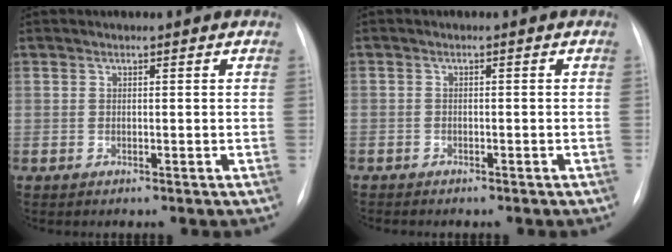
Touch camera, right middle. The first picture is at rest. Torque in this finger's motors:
{"motor_torque": [0.93, -0.95, -0.54, -0.21]}